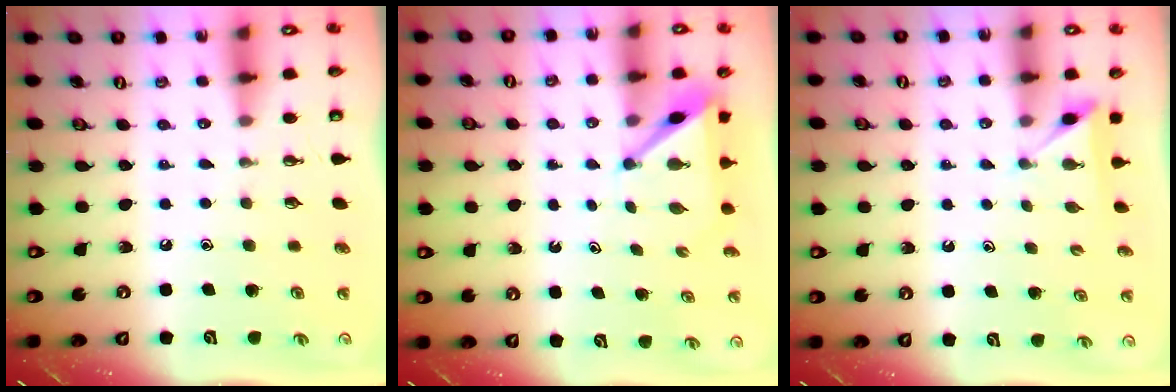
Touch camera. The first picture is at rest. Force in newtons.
{"total": 5.2, "press": 5.1, "slide": 0.5}
{"total": 2.5, "press": 2.5, "slide": 0.3}